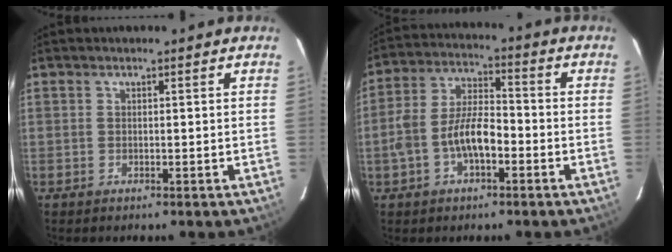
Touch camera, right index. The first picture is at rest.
{"total": 9.6, "force": [-3.3, 4.5, 7.8], "torque": [-0.161, 0.017, -0.056]}